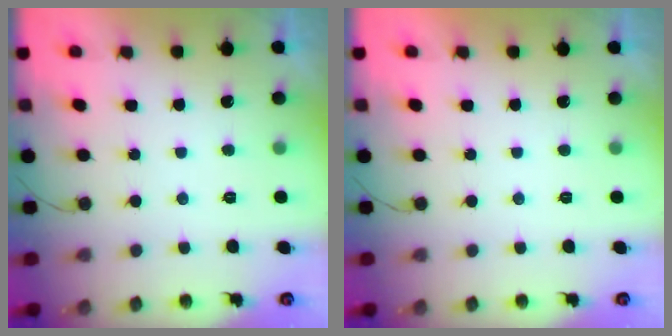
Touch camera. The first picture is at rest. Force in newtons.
{"total": 1.7, "press": 1.7, "slide": 0.1}